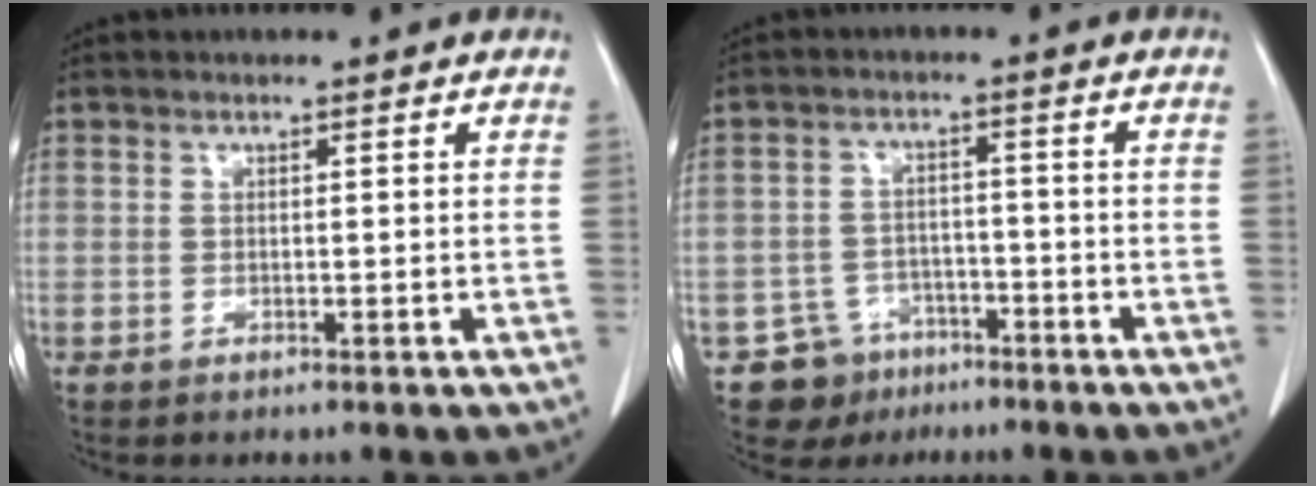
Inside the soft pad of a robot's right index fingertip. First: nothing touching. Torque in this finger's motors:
{"motor_torque": [-1.55, 0.50, -1.05, -0.21]}